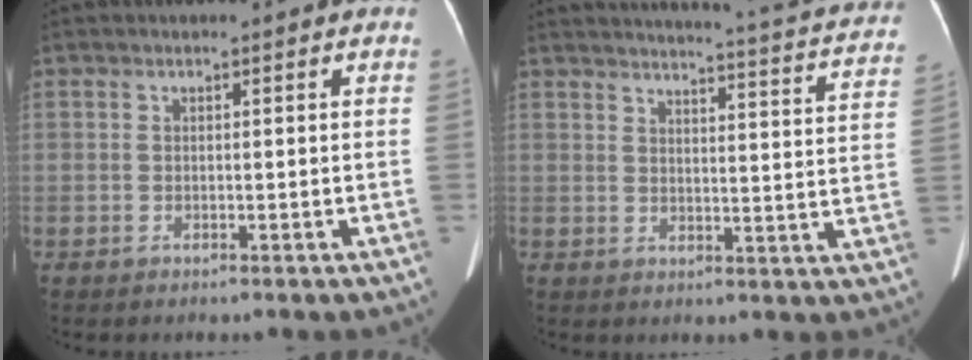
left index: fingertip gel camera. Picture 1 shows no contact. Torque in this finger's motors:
{"motor_torque": [0.72, -1.42, 0.17, 0.07]}